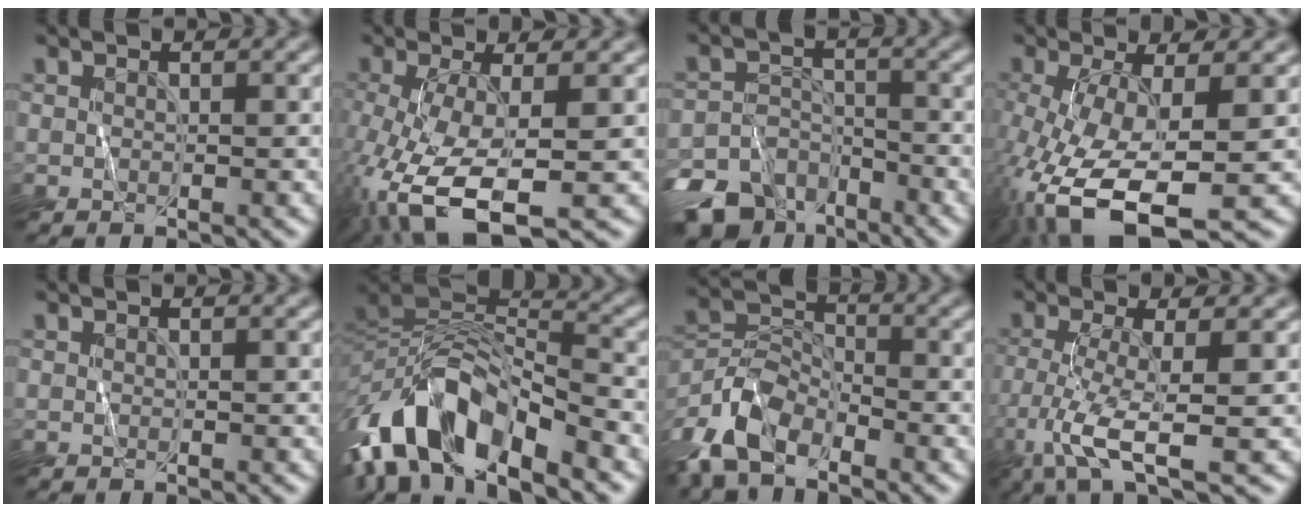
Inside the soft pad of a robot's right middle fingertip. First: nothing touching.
{"total": 8.5, "force": [-3.5, 2.7, 7.3], "torque": [-0.165, -0.015, -0.065]}
{"total": 10.7, "force": [-8.0, 6.7, 2.4], "torque": [-0.042, -0.028, -0.152]}
{"total": 11.1, "force": [-4.4, 4.0, 9.4], "torque": [-0.197, -0.021, -0.075]}
{"total": 0.0}
{"total": 12.1, "force": [-6.8, 4.4, 9.0], "torque": [-0.157, 0.014, -0.133]}
{"total": 6.5, "force": [-5.0, 2.7, 3.2], "torque": [-0.070, 0.004, -0.111]}
{"total": 5.4, "force": [-2.5, 0.5, 4.8], "torque": [-0.099, -0.004, -0.052]}